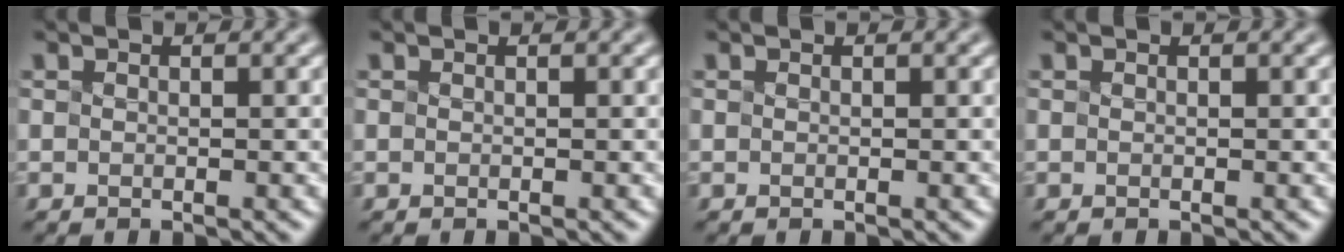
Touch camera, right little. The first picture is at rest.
{"total": 0.0}
{"total": 0.0}
{"total": 0.0}